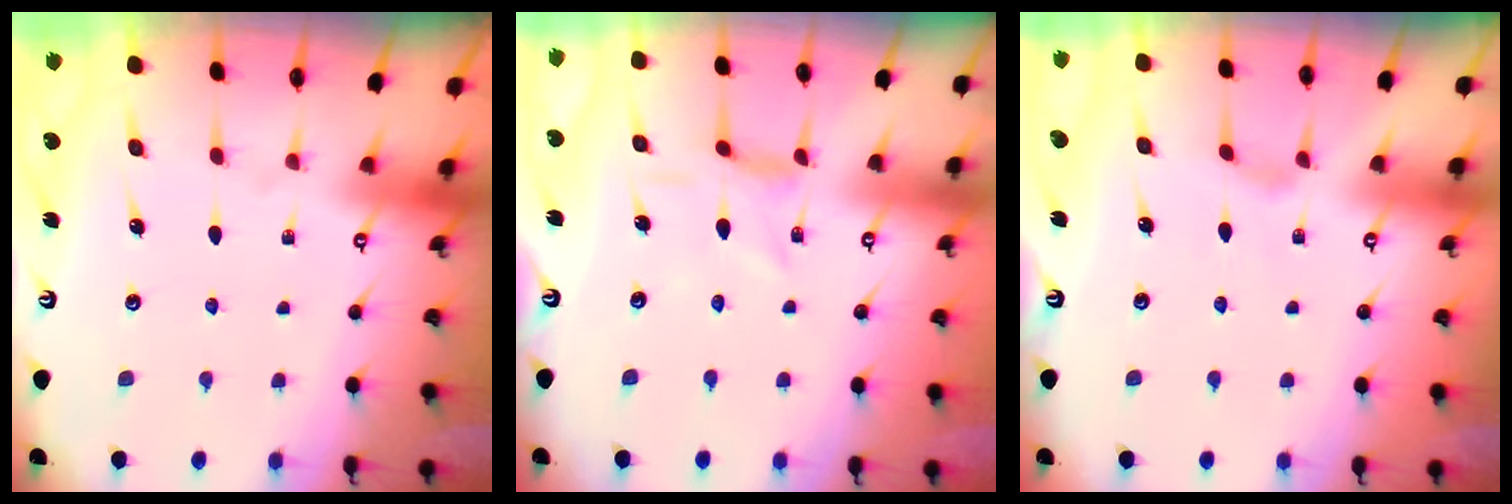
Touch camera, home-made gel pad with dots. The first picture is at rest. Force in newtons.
{"total": 0.8, "press": 0.7, "slide": 0.4}
{"total": 0.7, "press": 0.6, "slide": 0.3}